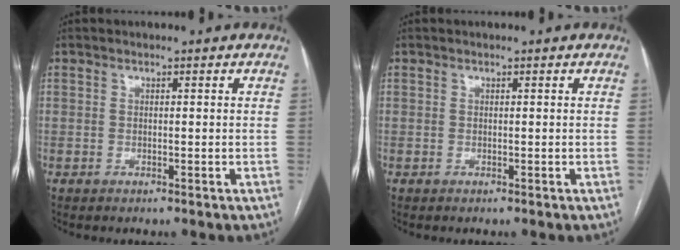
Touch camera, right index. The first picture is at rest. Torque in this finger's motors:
{"motor_torque": [0.00, 0.00, 0.00, 0.00]}